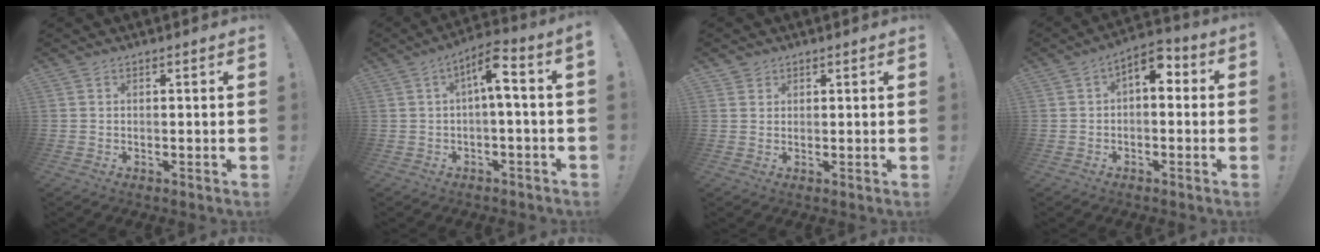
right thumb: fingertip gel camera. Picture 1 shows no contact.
{"total": 8.2, "force": [0.5, 1.4, 8.1], "torque": [-0.126, 0.001, 0.004]}
{"total": 2.1, "force": [1.6, 1.4, 0.0], "torque": [0.000, -0.007, 0.030]}
{"total": 6.0, "force": [0.7, 3.4, 4.9], "torque": [-0.069, -0.004, 0.013]}